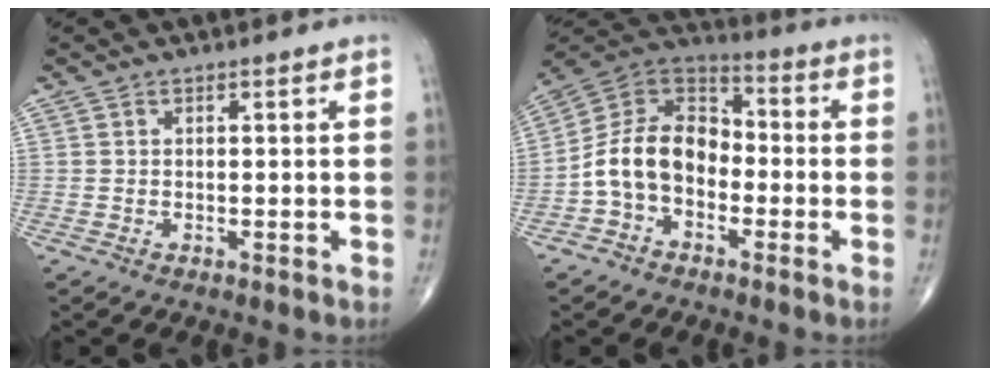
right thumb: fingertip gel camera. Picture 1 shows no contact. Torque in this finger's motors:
{"motor_torque": [0.22, 0.21, 0.70, -0.41, 0.31]}